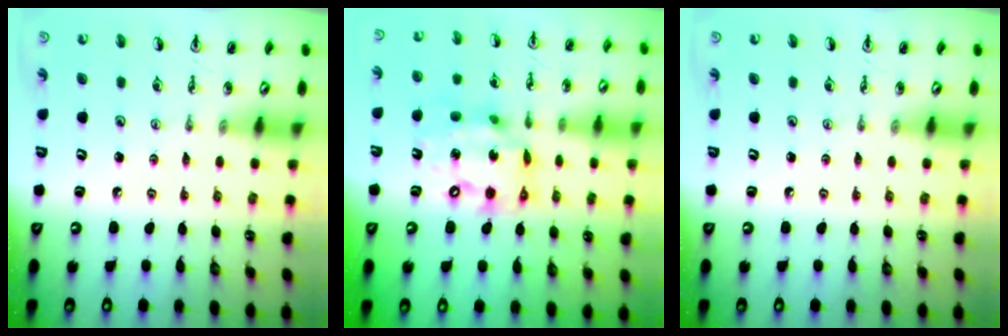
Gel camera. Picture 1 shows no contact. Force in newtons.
{"total": 15.5, "press": 15.5, "slide": 1.1}
{"total": 0.0}